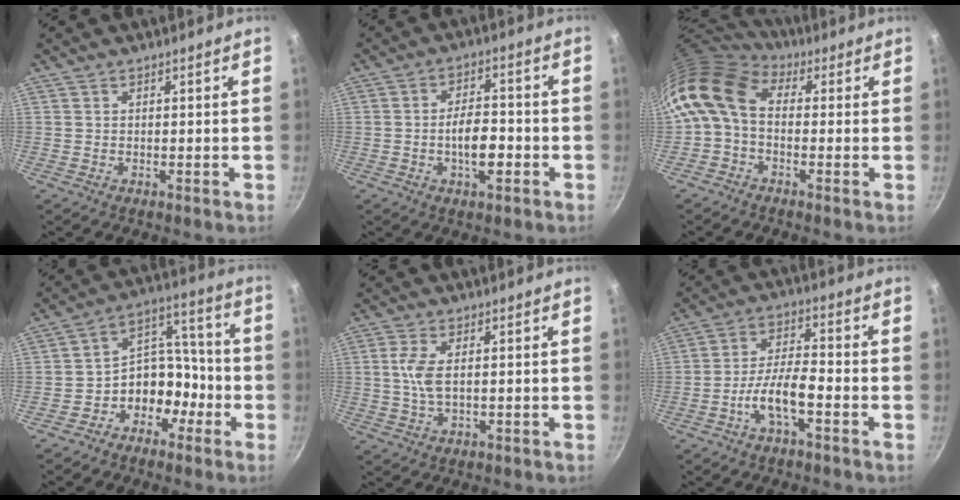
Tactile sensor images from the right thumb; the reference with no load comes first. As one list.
[{"total": 7.6, "force": [-2.3, 3.4, 6.4], "torque": [-0.093, 0.024, -0.039]}, {"total": 10.6, "force": [0.5, 7.3, 7.7], "torque": [-0.142, 0.022, -0.012]}, {"total": 10.8, "force": [-5.0, 8.1, 5.1], "torque": [-0.025, 0.086, -0.085]}, {"total": 5.0, "force": [0.2, 2.1, 4.5], "torque": [-0.099, 0.000, 0.003]}, {"total": 8.1, "force": [-3.7, 2.5, 6.8], "torque": [-0.130, 0.035, -0.072]}]